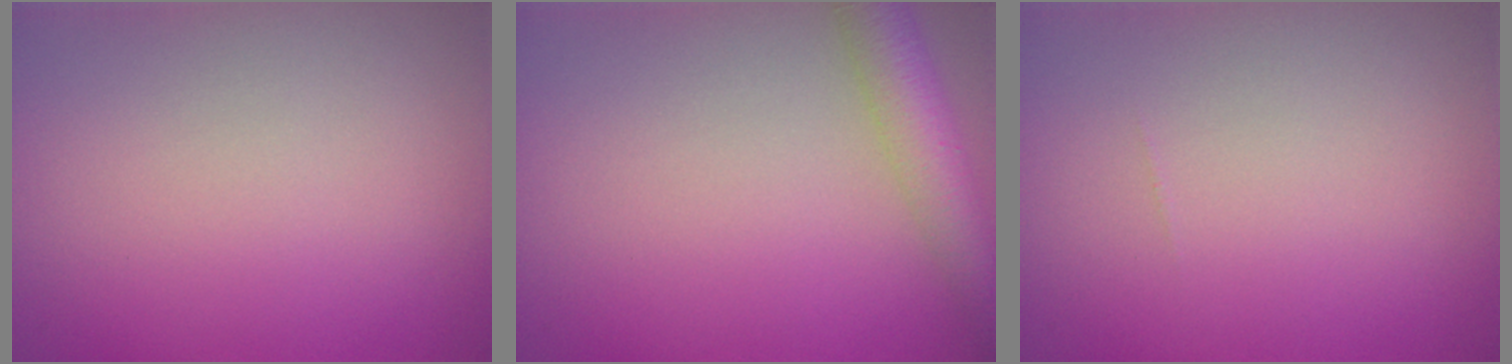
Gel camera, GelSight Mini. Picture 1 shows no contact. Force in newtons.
{"total": 5.1, "press": 5.1, "slide": 0.3}
{"total": 0.0}